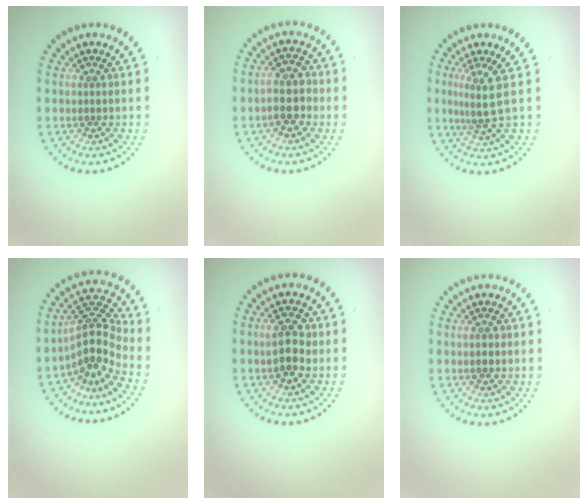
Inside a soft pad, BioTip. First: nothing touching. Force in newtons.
{"total": 3.0, "press": 2.9, "slide": 0.8}
{"total": 2.7, "press": 1.9, "slide": 2.0}
{"total": 4.2, "press": 2.9, "slide": 3.1}
{"total": 3.0, "press": 3.0, "slide": 0.2}
{"total": 1.3, "press": 1.3, "slide": 0.2}